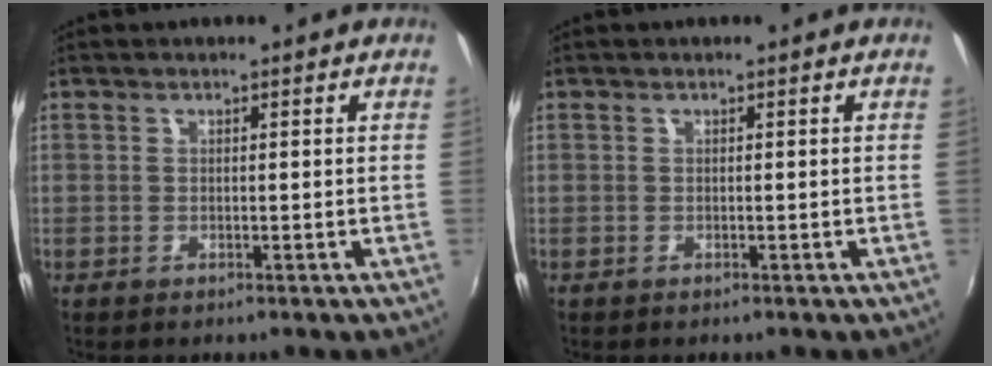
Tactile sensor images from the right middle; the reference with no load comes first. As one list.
[{"total": 0.0}]